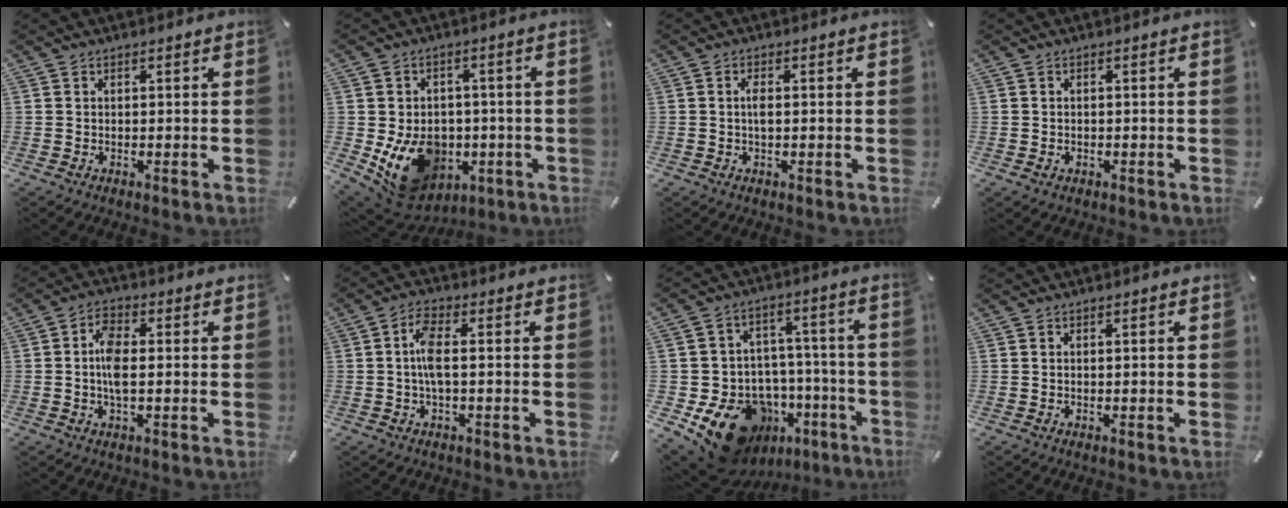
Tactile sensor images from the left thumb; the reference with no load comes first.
{"total": 14.4, "force": [-3.5, 11.8, 7.5], "torque": [-0.138, 0.008, -0.050]}
{"total": 2.4, "force": [0.0, 0.7, 2.3], "torque": [-0.044, -0.001, -0.002]}
{"total": 1.0, "force": [-0.3, 0.9, 0.3], "torque": [-0.006, 0.004, -0.009]}
{"total": 6.3, "force": [-0.3, 2.8, 5.7], "torque": [-0.116, 0.004, -0.008]}
{"total": 5.8, "force": [-0.3, 1.7, 5.5], "torque": [-0.115, 0.000, -0.011]}
{"total": 17.8, "force": [-9.9, 12.3, 8.2], "torque": [-0.127, 0.054, -0.142]}
{"total": 0.6, "force": [-0.2, 0.1, 0.6], "torque": [-0.010, 0.000, -0.003]}